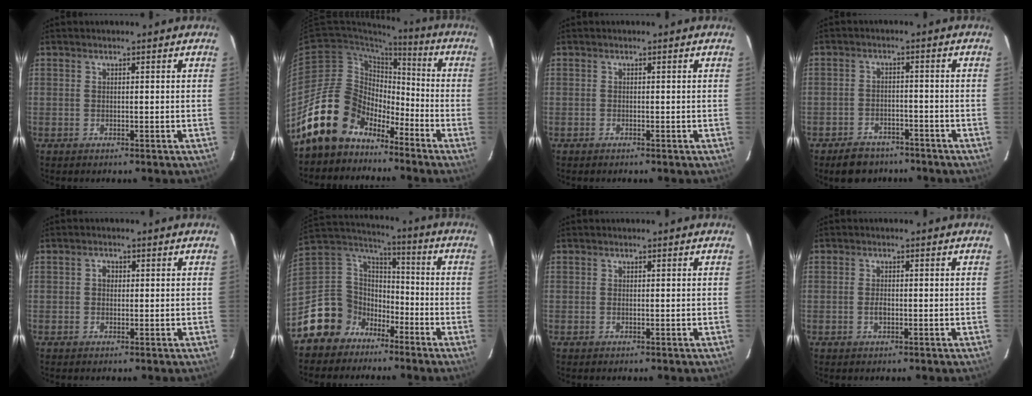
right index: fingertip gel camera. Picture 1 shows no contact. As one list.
[{"total": 15.1, "force": [-11.2, 9.3, 4.0], "torque": [-0.089, 0.031, -0.194]}, {"total": 0.0}, {"total": 7.9, "force": [-6.3, 4.2, 2.2], "torque": [-0.060, 0.013, -0.085]}, {"total": 1.4, "force": [0.1, 1.3, 0.6], "torque": [-0.009, 0.007, 0.000]}, {"total": 13.0, "force": [-8.1, 10.0, 1.8], "torque": [-0.067, 0.047, -0.151]}, {"total": 0.0}, {"total": 1.8, "force": [-0.4, 1.0, 1.4], "torque": [-0.028, 0.001, -0.008]}]